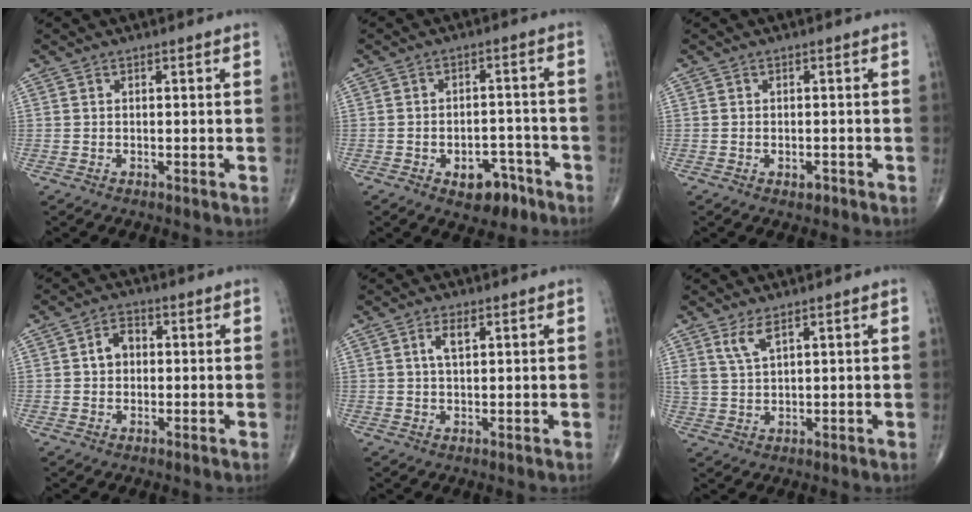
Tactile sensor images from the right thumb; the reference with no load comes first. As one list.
[{"total": 7.2, "force": [-3.9, 4.4, 4.1], "torque": [-0.024, 0.037, -0.051]}, {"total": 1.3, "force": [-0.7, 0.8, 0.8], "torque": [-0.007, 0.004, -0.007]}, {"total": 3.9, "force": [0.3, 3.0, 2.5], "torque": [-0.033, 0.016, 0.000]}, {"total": 2.8, "force": [1.2, 1.1, 2.3], "torque": [-0.047, 0.001, 0.023]}, {"total": 3.7, "force": [2.4, 1.0, 2.7], "torque": [-0.059, -0.013, 0.055]}]